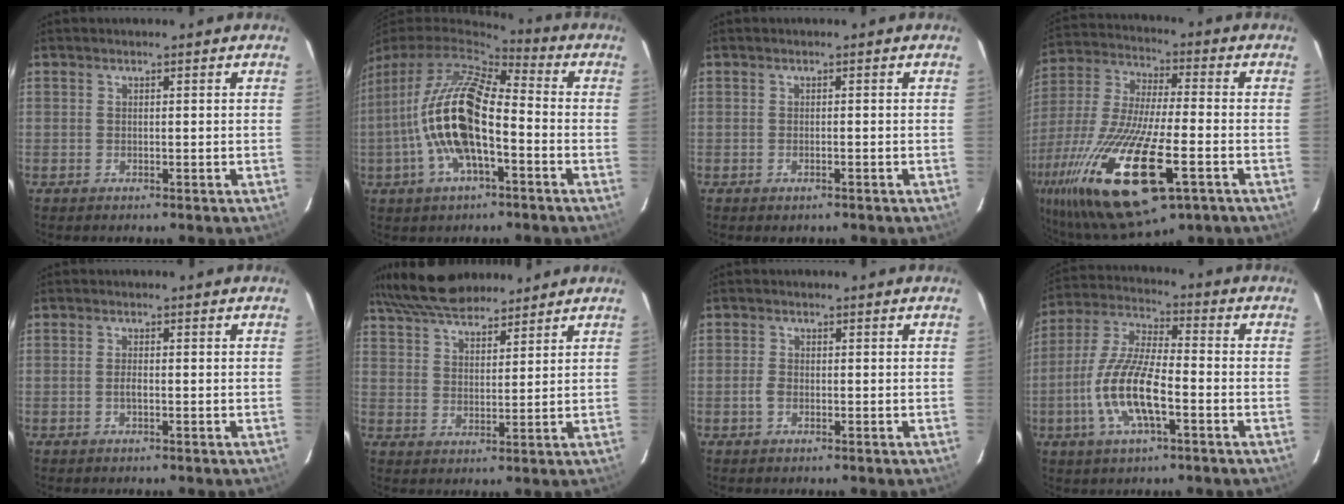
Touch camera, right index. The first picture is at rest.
{"total": 16.8, "force": [-4.2, 6.0, 15.1], "torque": [-0.290, -0.008, -0.082]}
{"total": 1.0, "force": [-0.6, 0.5, 0.6], "torque": [-0.009, 0.001, -0.009]}
{"total": 29.4, "force": [-13.4, 9.2, 24.5], "torque": [-0.516, -0.075, -0.241]}
{"total": 1.4, "force": [-0.4, 0.4, 1.3], "torque": [-0.027, 0.001, -0.008]}
{"total": 13.2, "force": [11.3, 4.2, 5.5], "torque": [-0.112, 0.042, 0.191]}
{"total": 1.8, "force": [-0.6, 1.2, 1.1], "torque": [-0.026, 0.003, -0.013]}
{"total": 13.9, "force": [-4.5, 4.2, 12.5], "torque": [-0.264, -0.003, -0.088]}